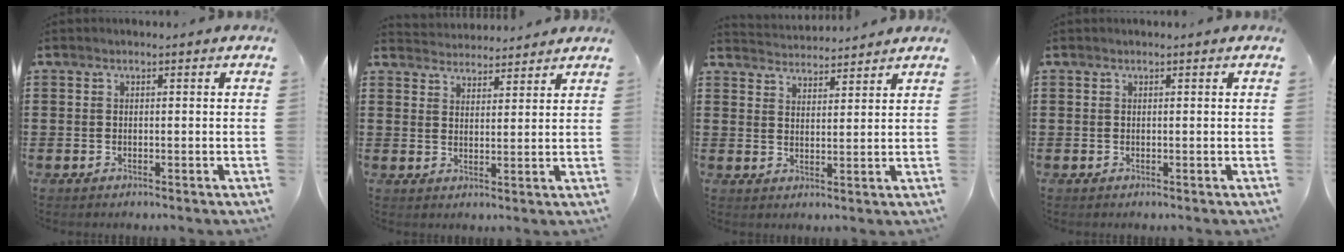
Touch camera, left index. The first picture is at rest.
{"total": 3.3, "force": [3.3, 0.3, -0.3], "torque": [-0.005, -0.014, 0.062]}
{"total": 3.3, "force": [3.3, 0.0, -0.3], "torque": [-0.005, -0.017, 0.060]}
{"total": 0.0}